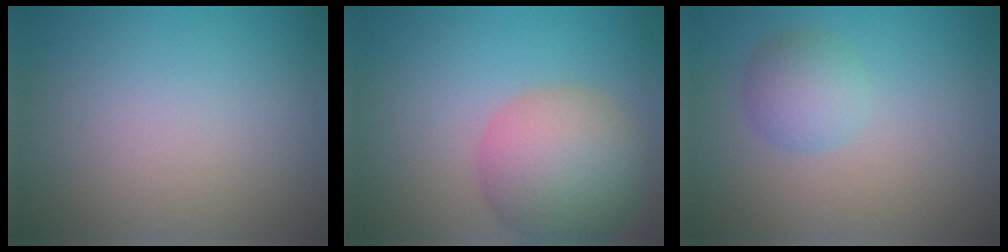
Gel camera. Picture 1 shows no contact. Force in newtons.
{"total": 7.8, "press": 7.8, "slide": 0.3}
{"total": 2.8, "press": 2.8, "slide": 0.1}